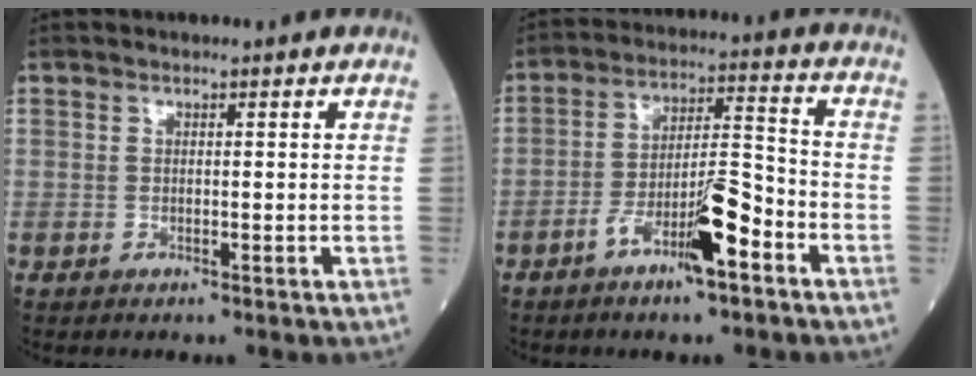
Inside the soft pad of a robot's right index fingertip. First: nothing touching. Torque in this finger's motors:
{"motor_torque": [1.16, -0.75, 0.61, 0.16]}